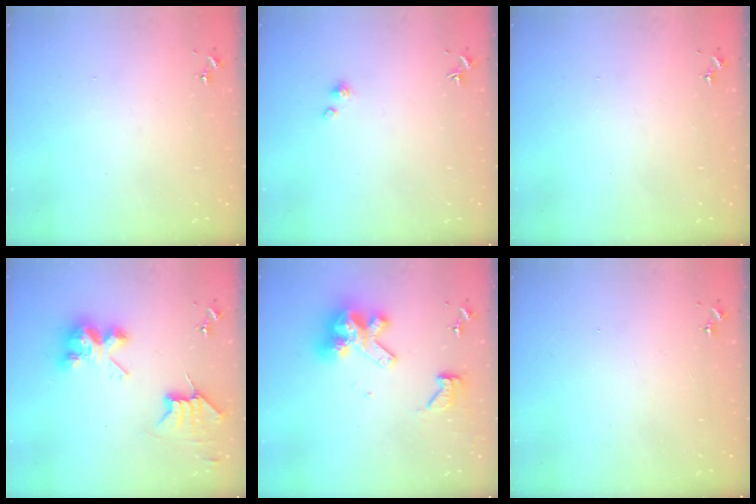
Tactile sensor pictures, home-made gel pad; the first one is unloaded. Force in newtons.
{"total": 2.1, "press": 2.1, "slide": 0.2}
{"total": 0.0}
{"total": 9.0, "press": 9.0, "slide": 0.6}
{"total": 14.5, "press": 14.4, "slide": 1.8}
{"total": 0.0}